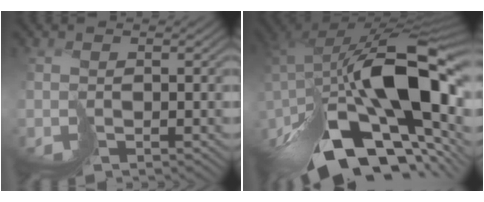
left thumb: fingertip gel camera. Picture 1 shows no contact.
{"total": 17.5, "force": [-5.3, 9.1, 13.9], "torque": [-0.247, -0.011, -0.083]}